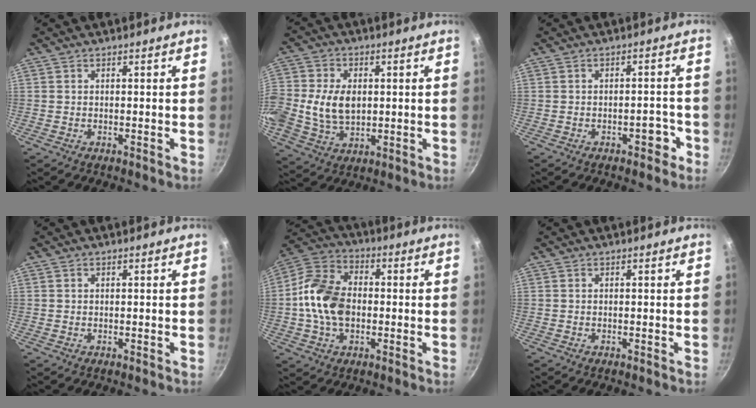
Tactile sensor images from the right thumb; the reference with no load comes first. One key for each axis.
{"total": 11.2, "fx": 0.3, "fy": 8.1, "fz": 7.7, "tx": -0.142, "ty": 0.002, "tz": 0.003}
{"total": 3.2, "fx": -1.8, "fy": 1.7, "fz": 2.0, "tx": -0.005, "ty": 0.025, "tz": -0.019}
{"total": 0.0}
{"total": 13.8, "fx": -1.0, "fy": 9.7, "fz": 9.9, "tx": -0.169, "ty": 0.027, "tz": -0.036}
{"total": 0.0}